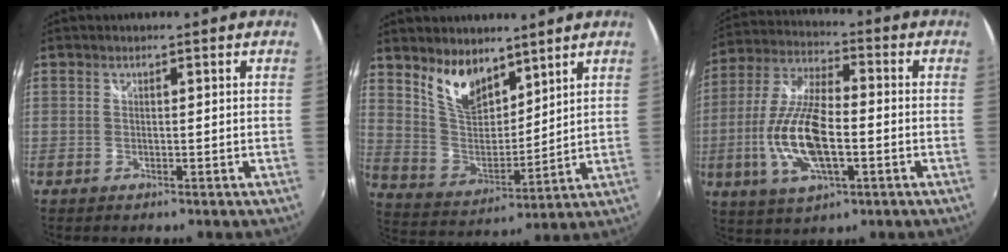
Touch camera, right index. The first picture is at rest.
{"total": 10.9, "force": [7.7, 5.3, 5.6], "torque": [-0.106, 0.001, 0.157]}
{"total": 15.8, "force": [-3.4, 5.9, 14.3], "torque": [-0.297, -0.005, -0.065]}